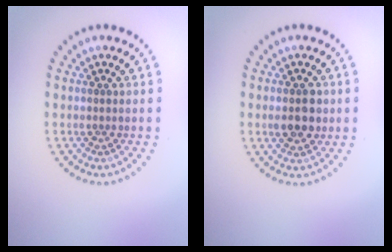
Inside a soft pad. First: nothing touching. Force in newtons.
{"total": 2.7, "press": 2.7, "slide": 0.3}